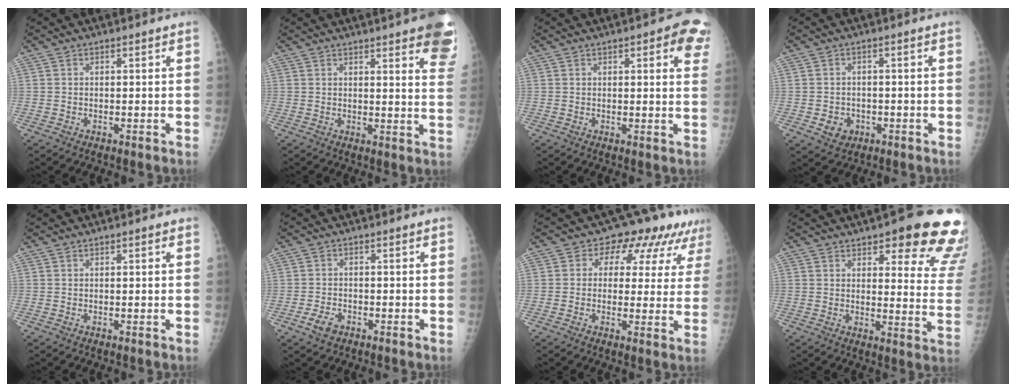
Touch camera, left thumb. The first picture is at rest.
{"total": 14.9, "force": [9.8, 2.9, 10.9], "torque": [-0.111, -0.038, 0.099]}
{"total": 7.6, "force": [3.6, 2.2, 6.3], "torque": [-0.049, -0.007, 0.033]}
{"total": 3.4, "force": [-1.0, 3.0, 1.3], "torque": [-0.007, 0.004, -0.006]}
{"total": 0.7, "force": [0.5, 0.1, 0.5], "torque": [-0.007, 0.000, 0.005]}
{"total": 2.9, "force": [-1.5, 1.7, 1.7], "torque": [-0.032, 0.004, -0.026]}
{"total": 11.1, "force": [6.3, 7.3, 5.5], "torque": [-0.015, -0.012, 0.061]}
{"total": 19.2, "force": [12.3, 5.7, 13.5], "torque": [-0.120, -0.058, 0.138]}